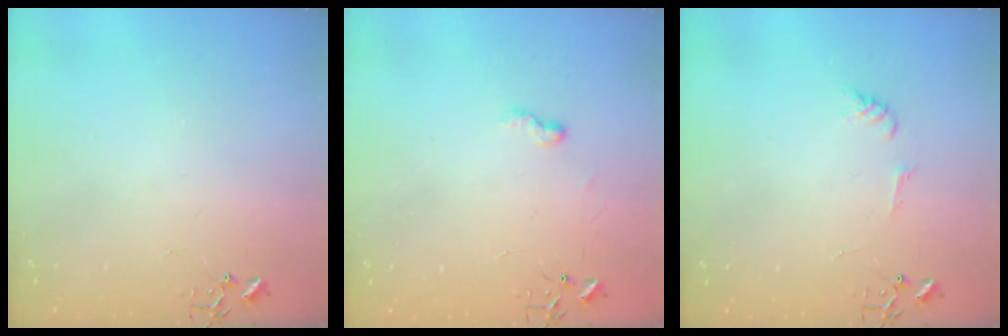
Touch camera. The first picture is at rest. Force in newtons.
{"total": 4.6, "press": 4.6, "slide": 0.6}
{"total": 5.9, "press": 5.9, "slide": 0.6}